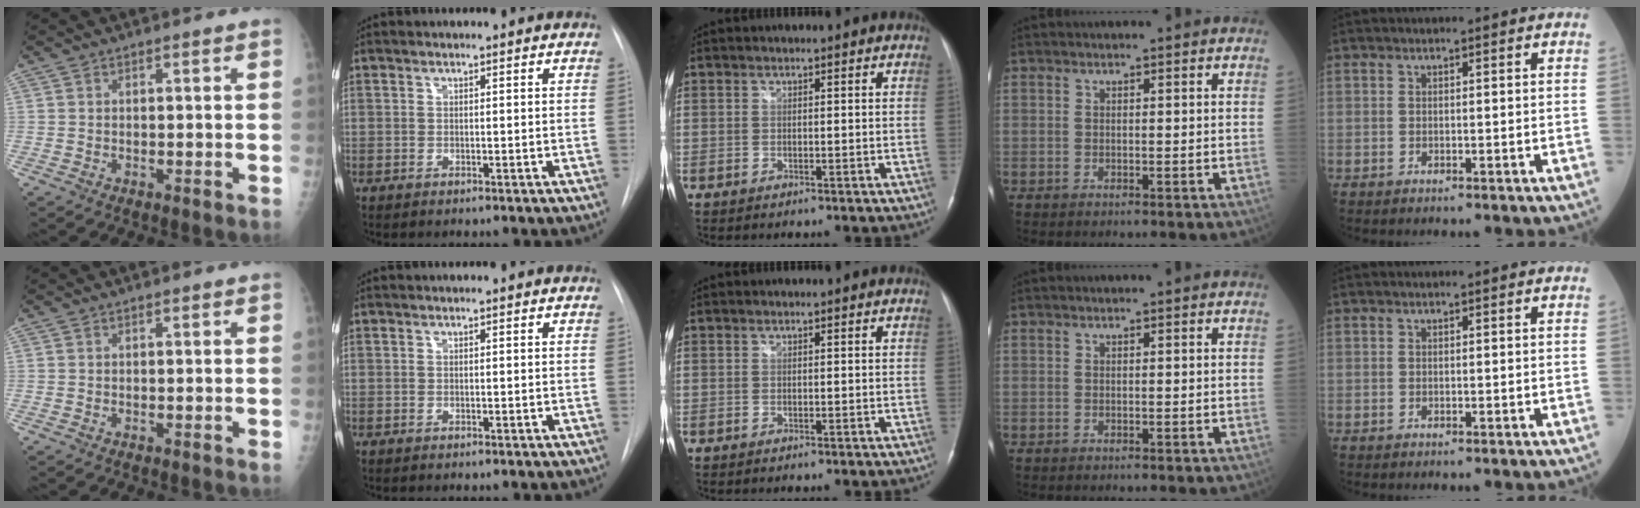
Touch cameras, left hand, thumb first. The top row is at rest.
{}